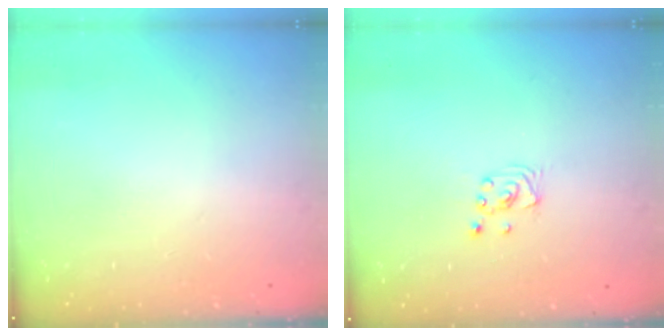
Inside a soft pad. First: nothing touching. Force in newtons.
{"total": 2.3, "press": 2.3, "slide": 0.2}